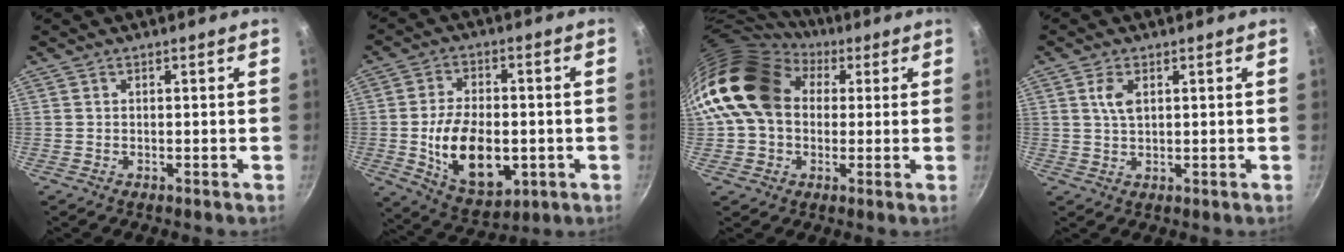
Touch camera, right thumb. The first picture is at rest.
{"total": 15.9, "force": [-2.5, 9.4, 12.6], "torque": [-0.195, 0.003, -0.029]}
{"total": 17.6, "force": [3.6, 13.5, 10.6], "torque": [-0.170, 0.031, 0.051]}
{"total": 3.7, "force": [1.2, 2.0, 2.9], "torque": [-0.052, -0.002, 0.023]}